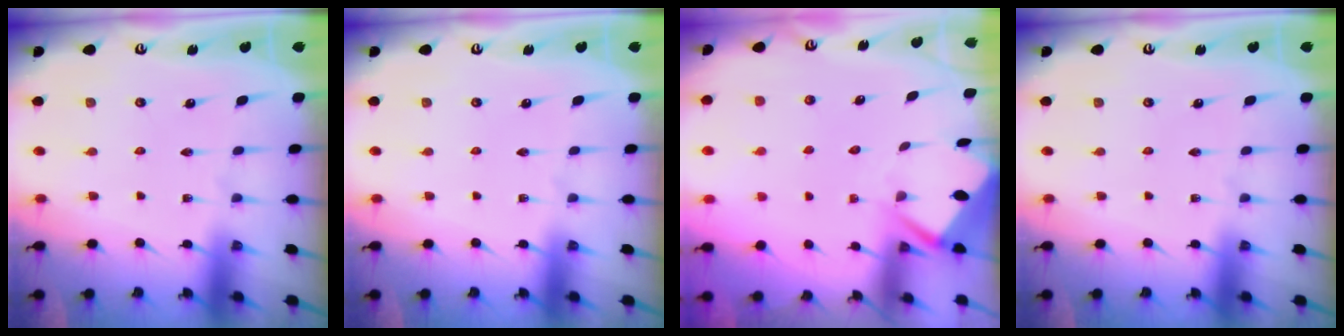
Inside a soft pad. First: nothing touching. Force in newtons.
{"total": 0.0}
{"total": 3.3, "press": 3.3, "slide": 0.3}
{"total": 0.0}